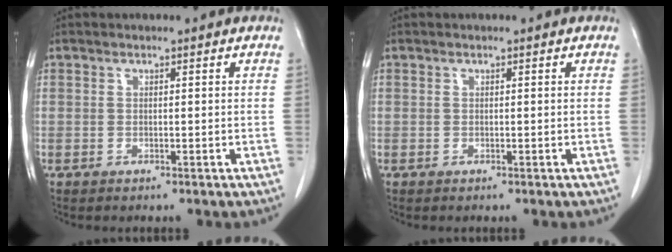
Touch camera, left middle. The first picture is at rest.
{"total": 0.0}